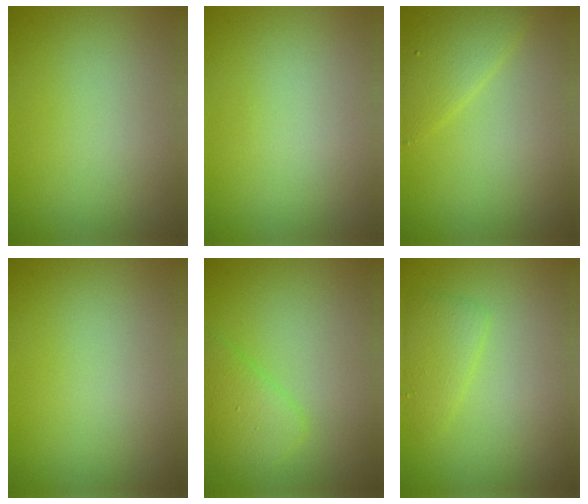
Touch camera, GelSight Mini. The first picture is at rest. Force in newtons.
{"total": 0.0}
{"total": 2.6, "press": 2.6, "slide": 0.1}
{"total": 0.0}
{"total": 2.9, "press": 2.9, "slide": 0.3}
{"total": 1.9, "press": 1.9, "slide": 0.0}